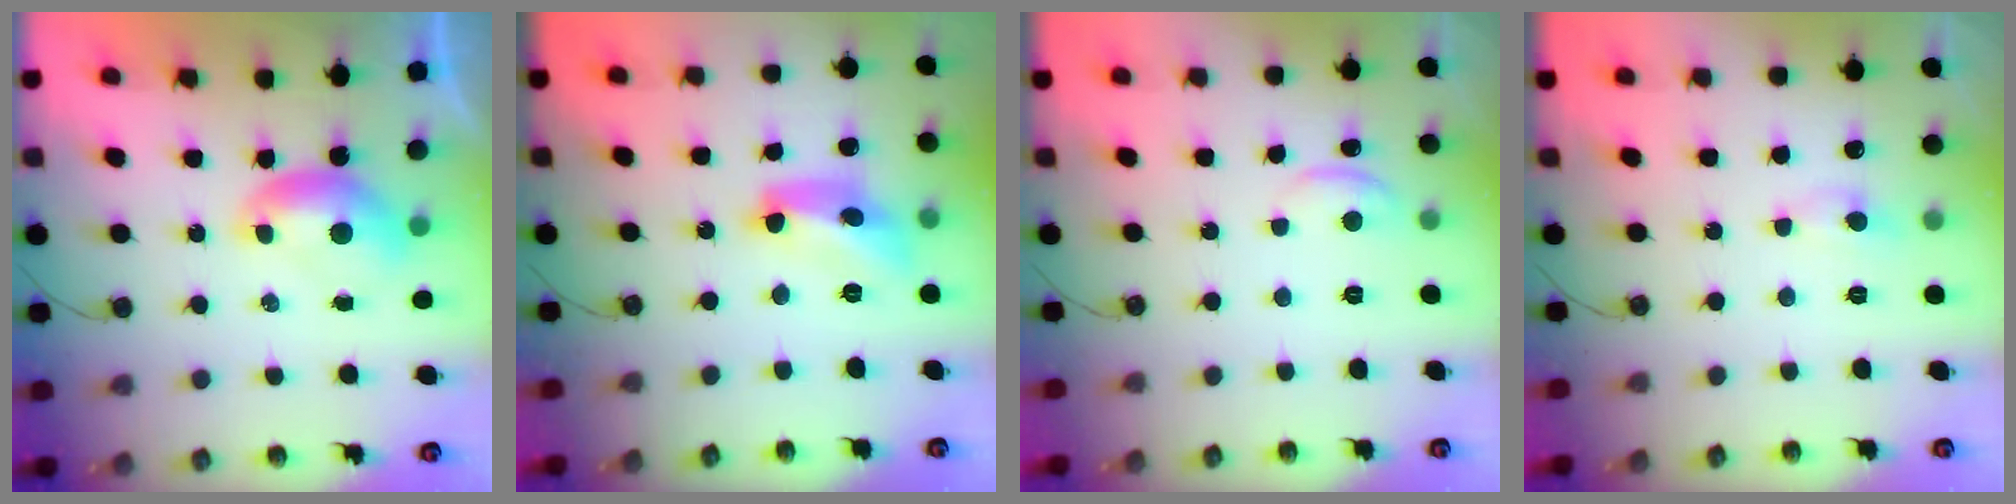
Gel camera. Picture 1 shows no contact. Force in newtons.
{"total": 9.8, "press": 9.8, "slide": 0.3}
{"total": 0.6, "press": 0.1, "slide": 0.6}
{"total": 2.5, "press": 2.4, "slide": 0.5}